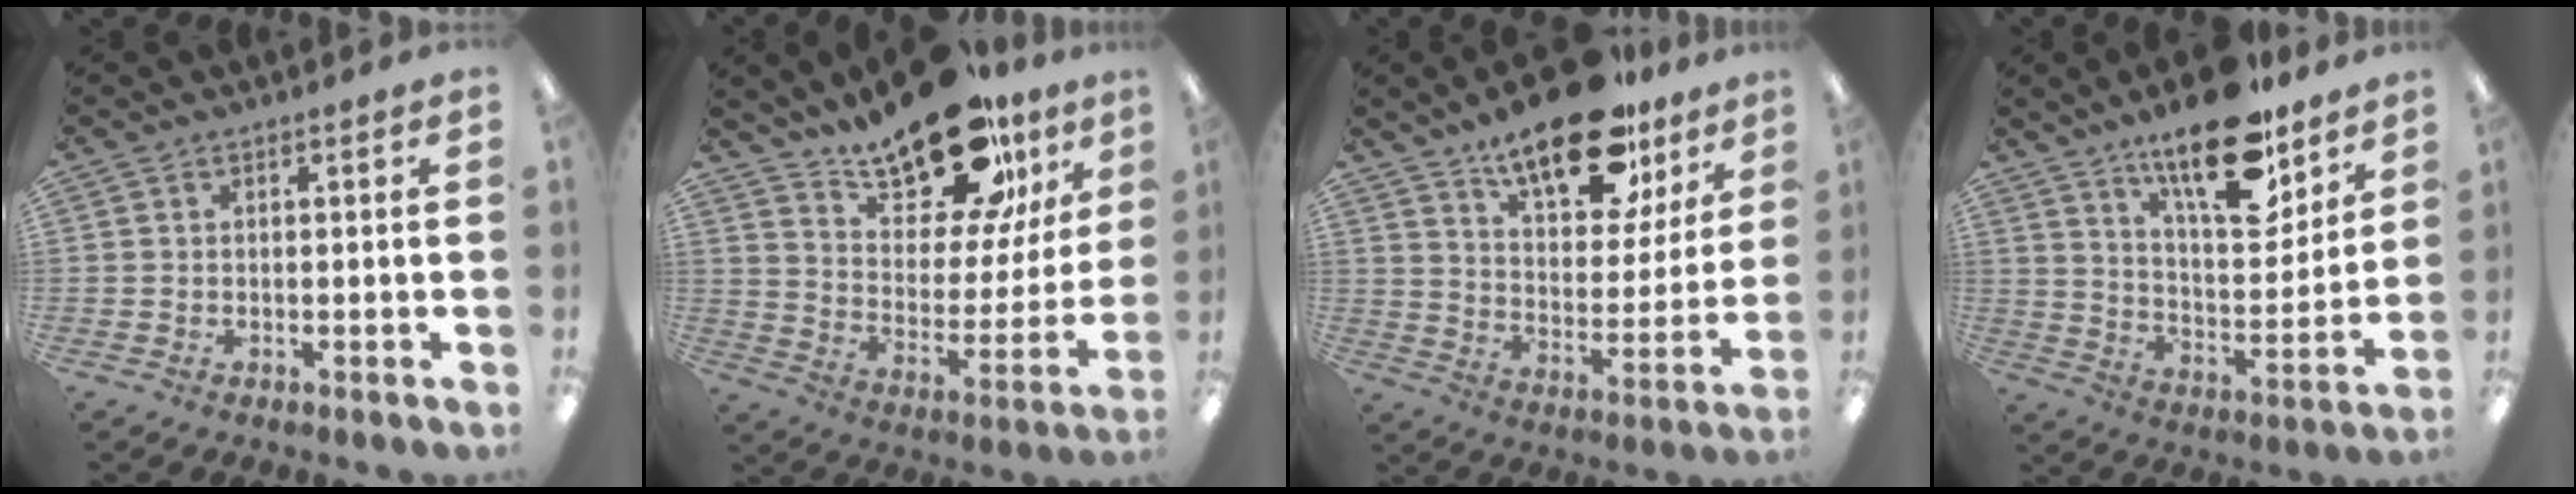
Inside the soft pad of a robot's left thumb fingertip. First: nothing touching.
{"total": 22.0, "force": [16.8, 8.9, 11.1], "torque": [-0.174, -0.110, 0.288]}
{"total": 20.3, "force": [14.8, 8.4, 11.0], "torque": [-0.169, -0.086, 0.251]}
{"total": 19.9, "force": [14.4, 7.0, 11.8], "torque": [-0.185, -0.090, 0.240]}